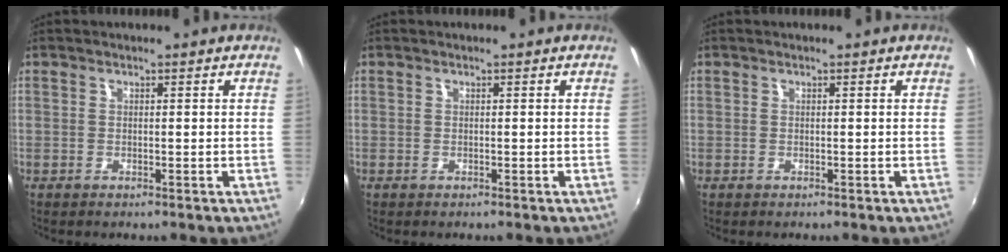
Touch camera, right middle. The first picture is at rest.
{"total": 0.0}
{"total": 0.0}